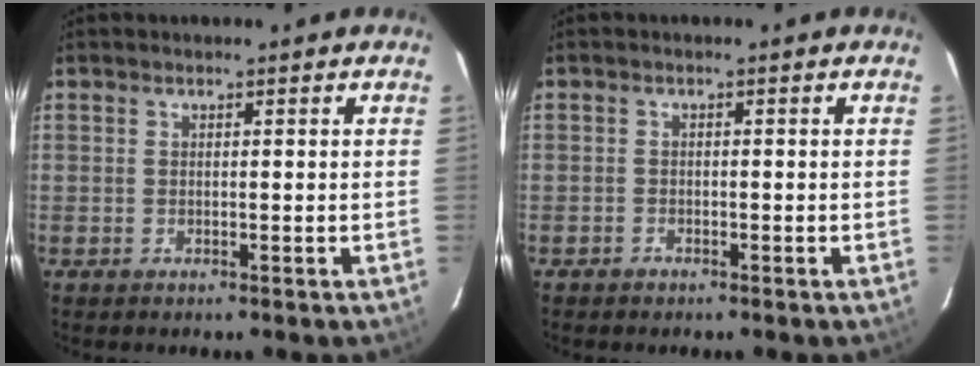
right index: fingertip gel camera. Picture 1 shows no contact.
{"total": 1.0, "force": [-0.9, 0.6, 0.0], "torque": [0.000, 0.004, -0.015]}